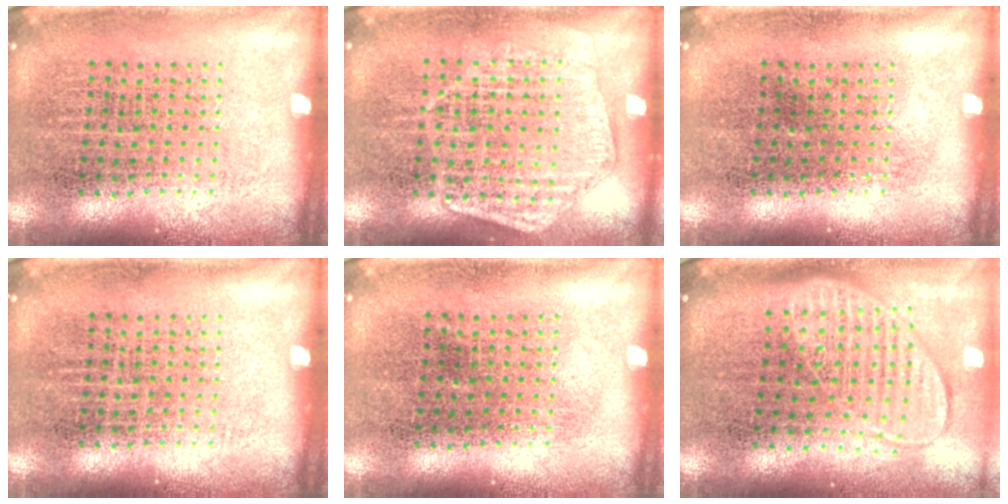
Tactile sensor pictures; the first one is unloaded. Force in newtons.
{"total": 1.4, "press": 1.4, "slide": 0.4}
{"total": 0.0}
{"total": 0.0}
{"total": 0.0}
{"total": 2.0, "press": 1.5, "slide": 1.2}